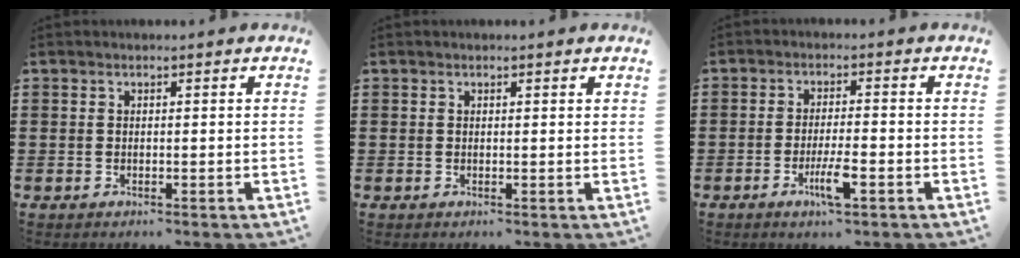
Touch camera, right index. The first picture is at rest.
{"total": 0.0}
{"total": 6.7, "force": [-2.3, 1.1, 6.2], "torque": [-0.121, -0.016, -0.041]}